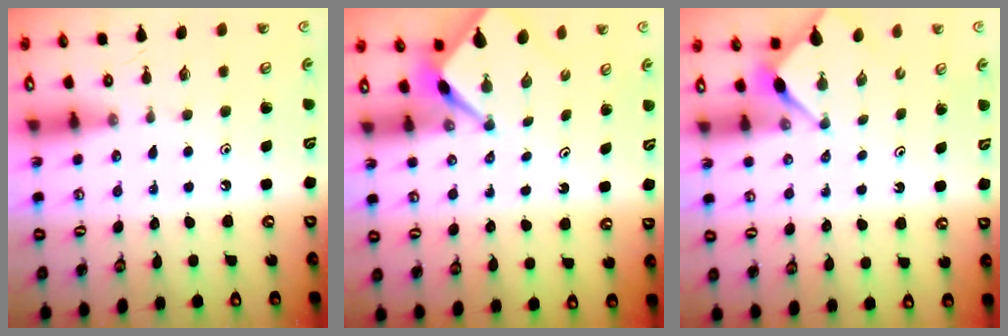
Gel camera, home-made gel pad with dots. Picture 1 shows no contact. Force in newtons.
{"total": 2.5, "press": 2.5, "slide": 0.2}
{"total": 2.8, "press": 2.8, "slide": 0.3}